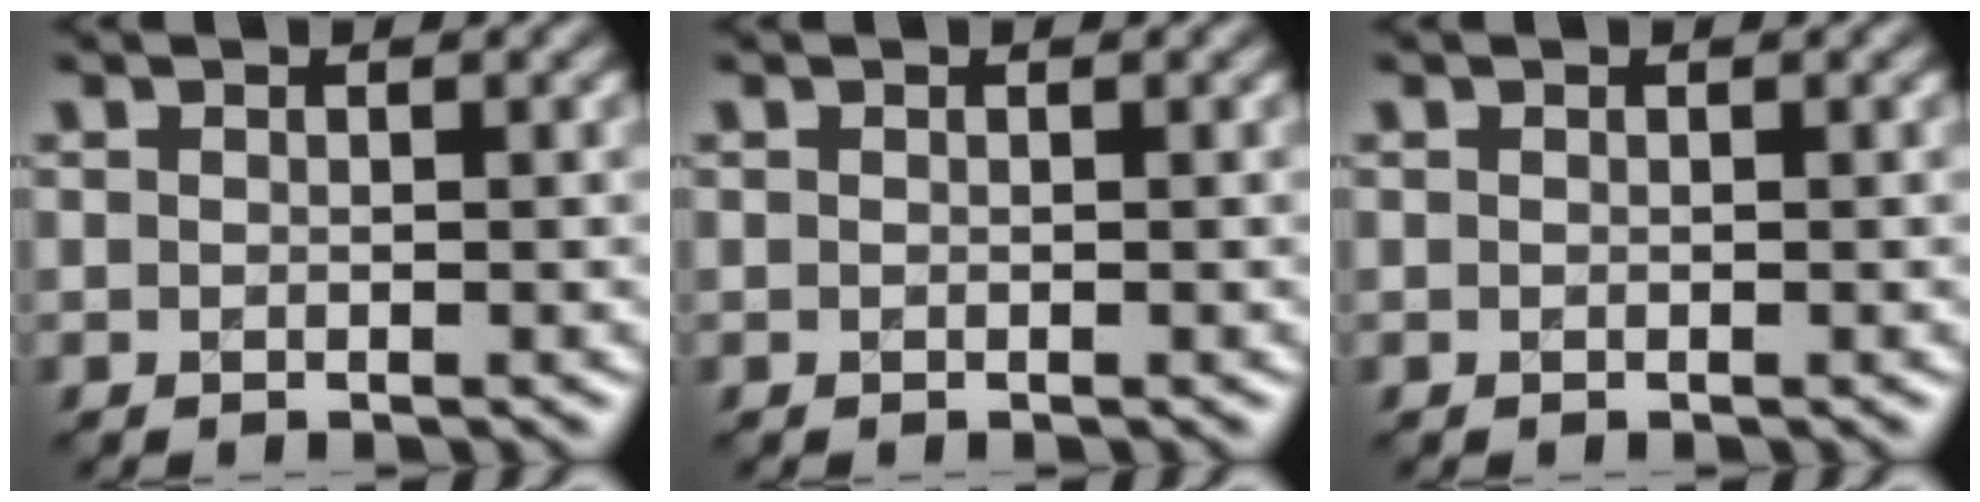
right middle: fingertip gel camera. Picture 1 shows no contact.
{"total": 0.0}
{"total": 0.0}